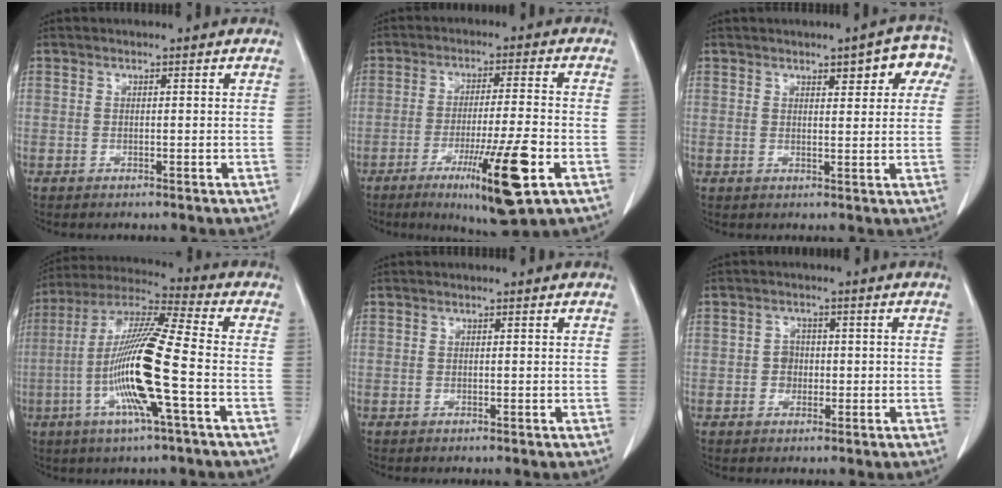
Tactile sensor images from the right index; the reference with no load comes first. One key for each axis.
{"total": 13.2, "fx": -5.6, "fy": 0.3, "fz": 11.9, "tx": -0.199, "ty": -0.032, "tz": -0.085}
{"total": 6.2, "fx": 3.0, "fy": 2.2, "fz": 4.9, "tx": -0.044, "ty": 0.015, "tz": 0.031}
{"total": 15.7, "fx": -4.0, "fy": 0.1, "fz": 15.2, "tx": -0.304, "ty": -0.005, "tz": -0.086}
{"total": 0.0}
{"total": 2.4, "fx": -0.4, "fy": 2.1, "fz": 1.0, "tx": -0.009, "ty": 0.007, "tz": -0.007}